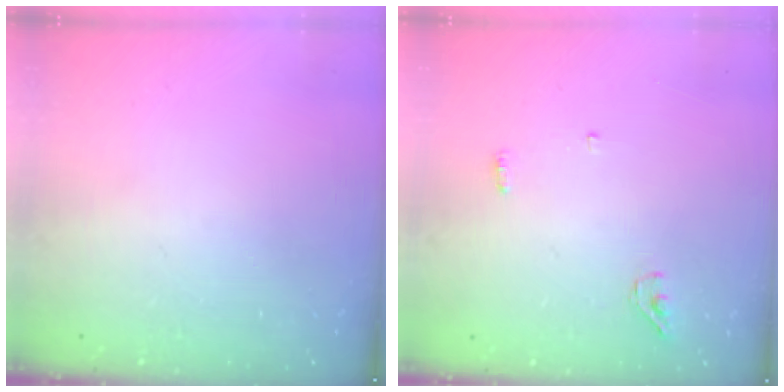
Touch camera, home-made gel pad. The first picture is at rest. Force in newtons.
{"total": 3.4, "press": 3.3, "slide": 1.0}